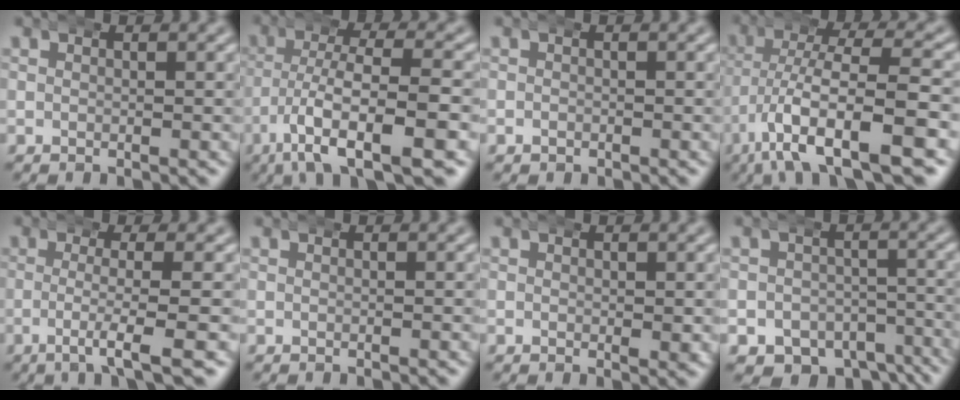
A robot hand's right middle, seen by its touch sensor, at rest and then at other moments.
{"total": 9.3, "force": [-5.5, 3.5, 6.6], "torque": [-0.137, -0.033, -0.071]}
{"total": 0.6, "force": [-0.4, 0.5, -0.1], "torque": [-0.004, -0.005, -0.003]}
{"total": 10.5, "force": [-5.7, 3.9, 7.9], "torque": [-0.162, -0.031, -0.071]}
{"total": 4.8, "force": [-1.9, -0.2, 4.4], "torque": [-0.081, -0.012, -0.026]}
{"total": 0.0}
{"total": 0.8, "force": [0.1, 0.5, 0.6], "torque": [-0.013, -0.005, 0.004]}
{"total": 11.6, "force": [-9.0, 6.9, 2.4], "torque": [-0.021, -0.036, -0.140]}